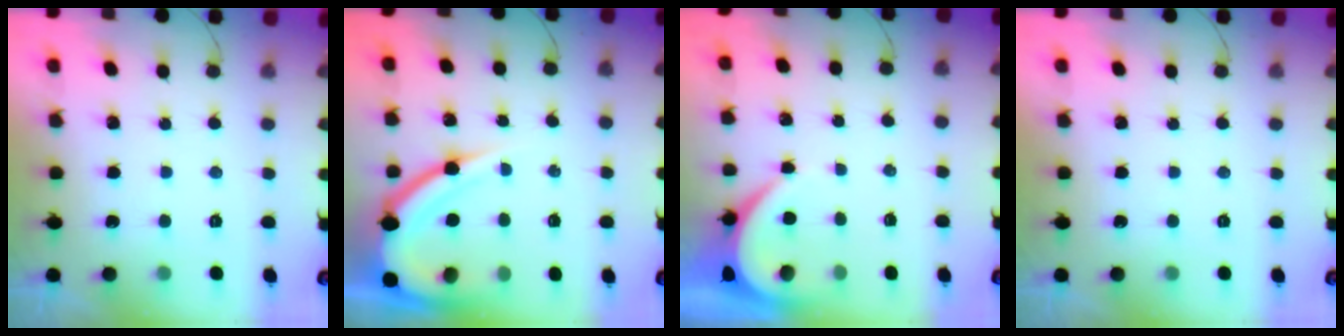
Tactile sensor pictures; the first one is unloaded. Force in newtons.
{"total": 12.7, "press": 12.6, "slide": 1.5}
{"total": 3.9, "press": 3.9, "slide": 0.5}
{"total": 0.0}